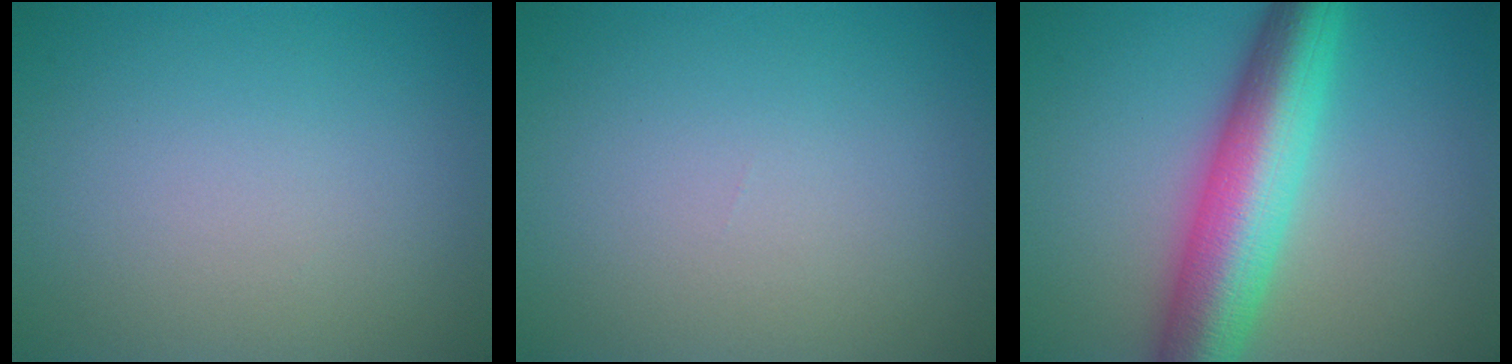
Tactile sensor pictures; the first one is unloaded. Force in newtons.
{"total": 0.0}
{"total": 9.5, "press": 9.5, "slide": 0.2}